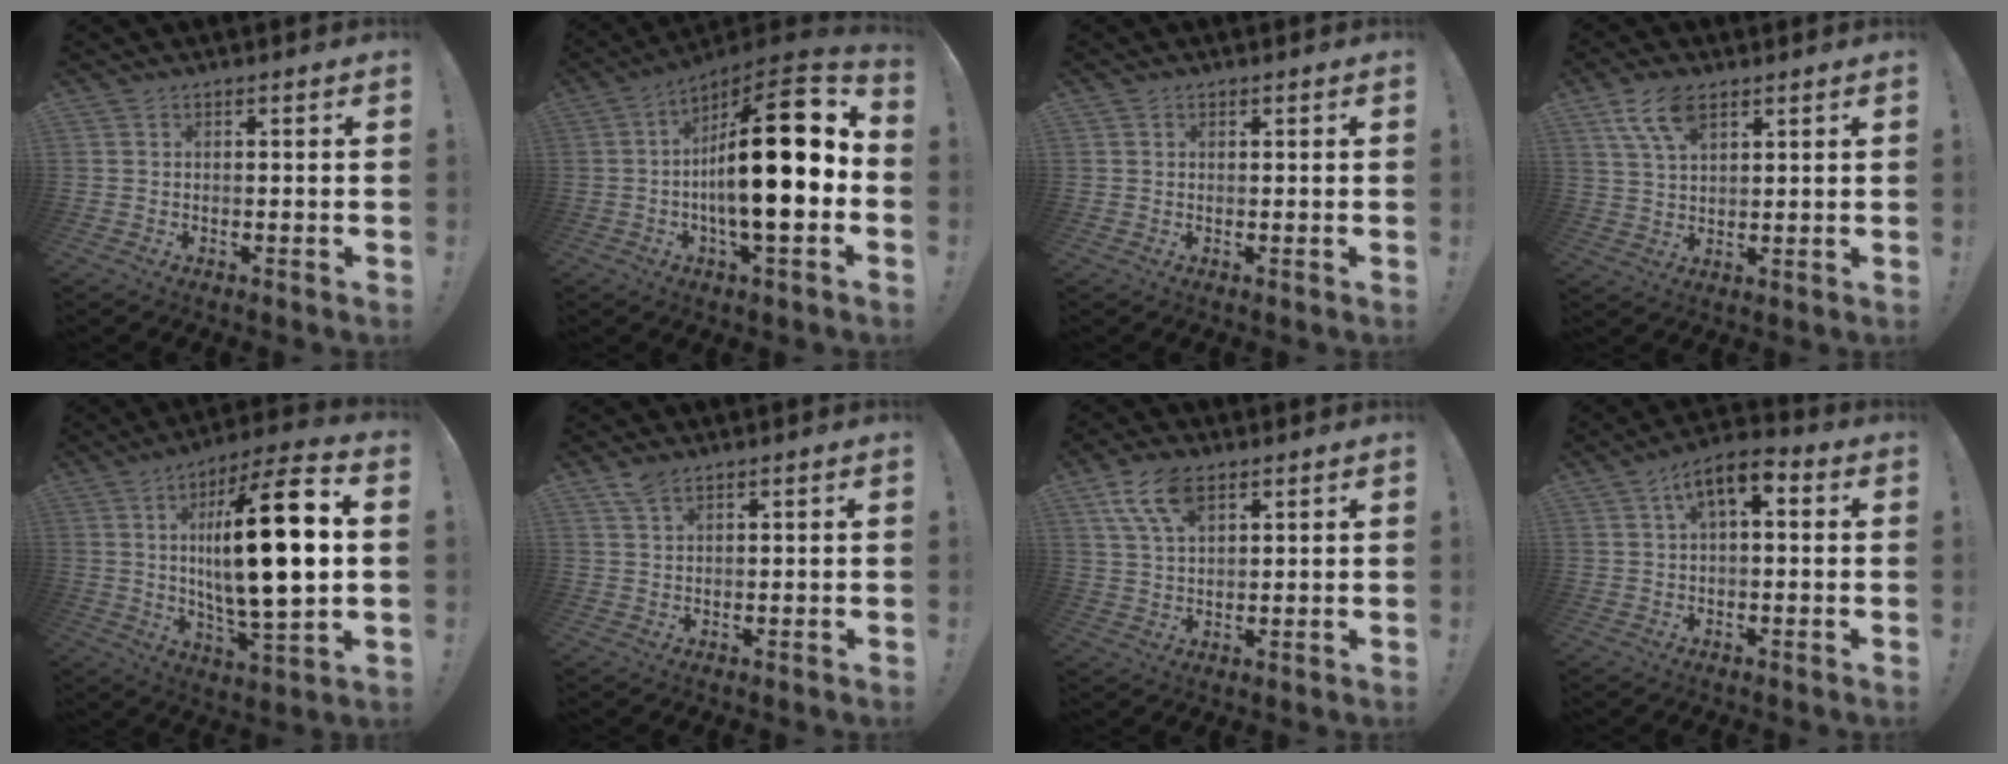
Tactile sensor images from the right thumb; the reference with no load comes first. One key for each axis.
{"total": 23.1, "fx": -0.3, "fy": 5.8, "fz": 22.4, "tx": -0.364, "ty": 0.001, "tz": -0.015}
{"total": 0.6, "fx": 0.4, "fy": 0.4, "fz": 0.0, "tx": 0.006, "ty": -0.003, "tz": 0.008}
{"total": 8.7, "fx": 4.9, "fy": 4.1, "fz": 5.8, "tx": -0.107, "ty": -0.010, "tz": 0.094}
{"total": 24.7, "fx": 3.1, "fy": 6.9, "fz": 23.5, "tx": -0.399, "ty": -0.012, "tz": 0.035}
{"total": 3.8, "fx": 2.8, "fy": 1.4, "fz": 2.1, "tx": -0.041, "ty": -0.011, "tz": 0.052}
{"total": 9.9, "fx": 5.3, "fy": 5.1, "fz": 6.7, "tx": -0.130, "ty": -0.010, "tz": 0.099}
{"total": 7.4, "fx": 2.4, "fy": 3.4, "fz": 6.0, "tx": -0.096, "ty": -0.004, "tz": 0.042}